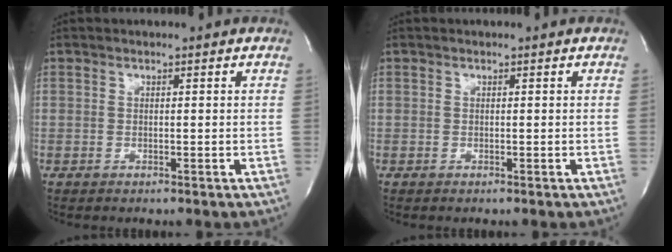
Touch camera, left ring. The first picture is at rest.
{"total": 0.0}